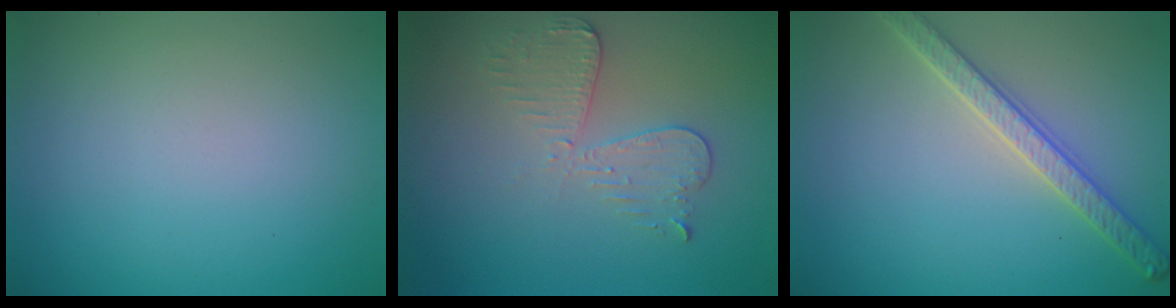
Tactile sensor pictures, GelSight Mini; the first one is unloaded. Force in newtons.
{"total": 3.0, "press": 2.7, "slide": 1.2}
{"total": 3.6, "press": 3.2, "slide": 1.6}